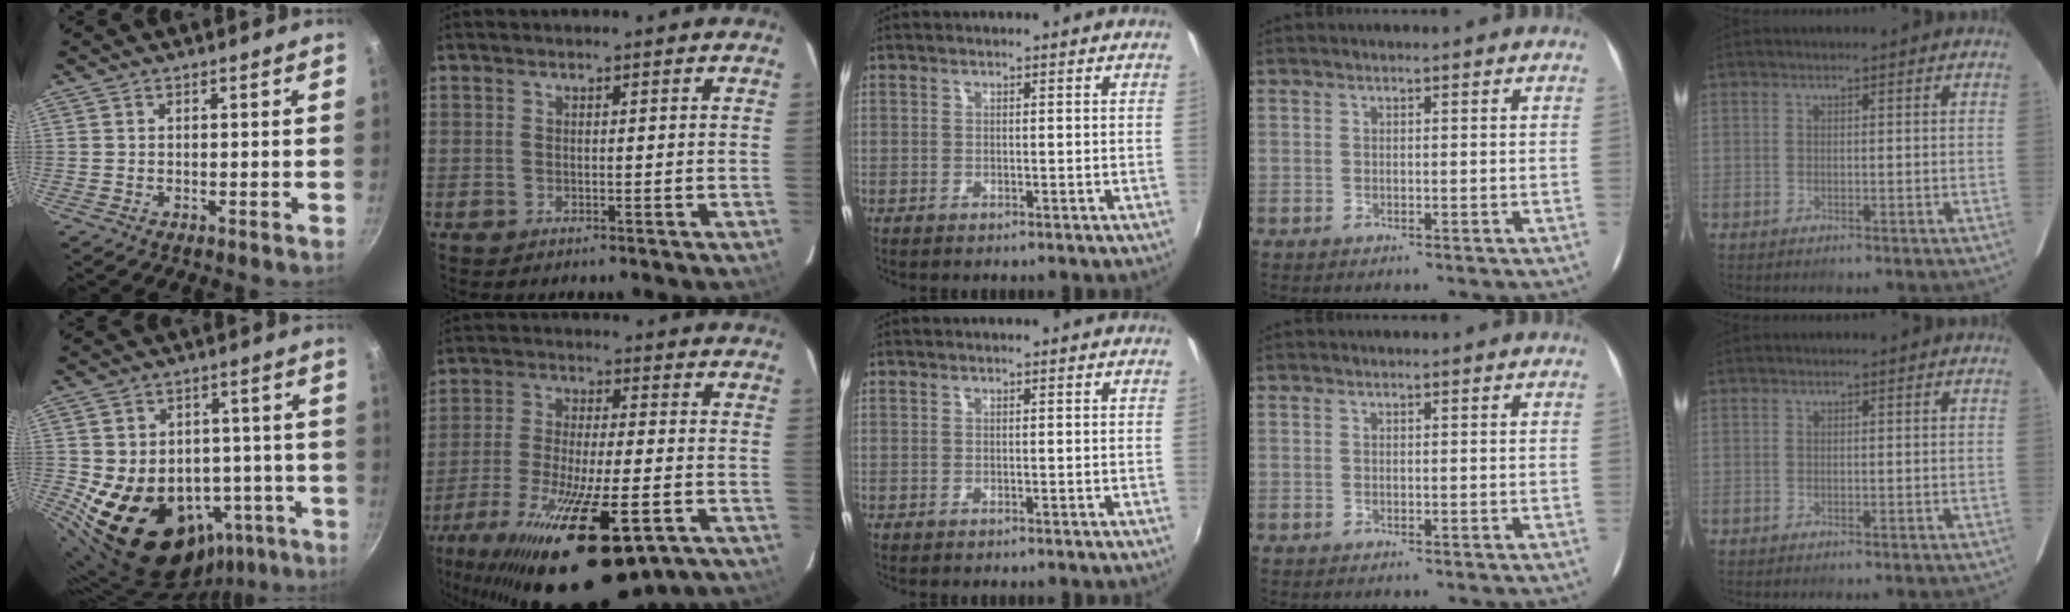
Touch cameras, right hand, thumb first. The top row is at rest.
{"thumb": {"total": 20.1, "force": [-7.3, 15.0, 11.1], "torque": [-0.139, 0.036, -0.079]}, "index": {"total": 27.4, "force": [-16.9, 8.5, 19.9], "torque": [-0.374, -0.069, -0.266]}}